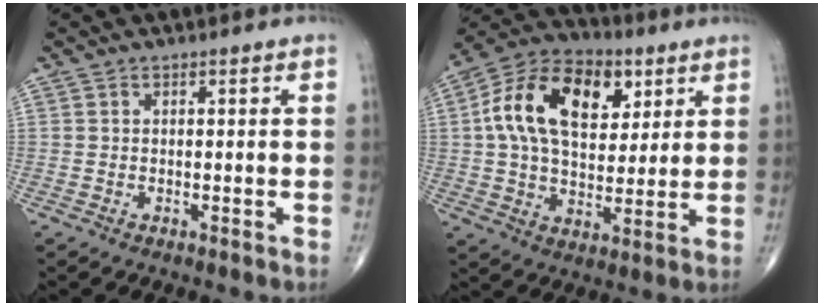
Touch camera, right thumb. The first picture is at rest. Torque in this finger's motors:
{"motor_torque": [-0.15, 3.30, 0.47, -0.30, 0.19]}